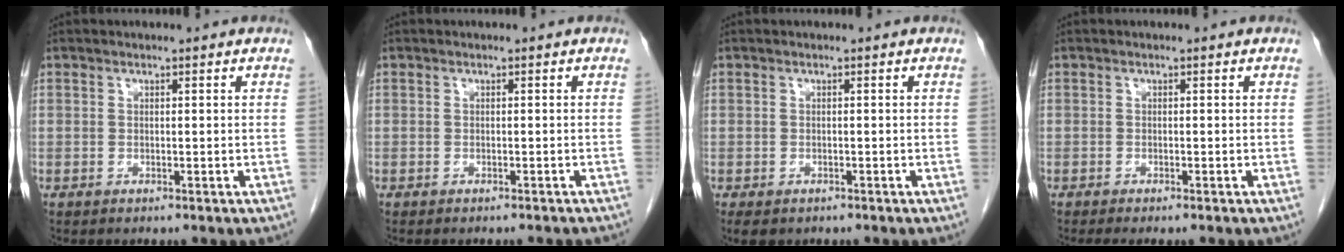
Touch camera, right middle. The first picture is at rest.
{"total": 4.6, "force": [-4.2, 0.9, 1.5], "torque": [-0.020, -0.010, -0.044]}
{"total": 3.4, "force": [-2.4, 1.9, 1.5], "torque": [-0.019, -0.004, -0.031]}
{"total": 3.3, "force": [-2.8, 0.5, 1.8], "torque": [-0.020, -0.007, -0.036]}